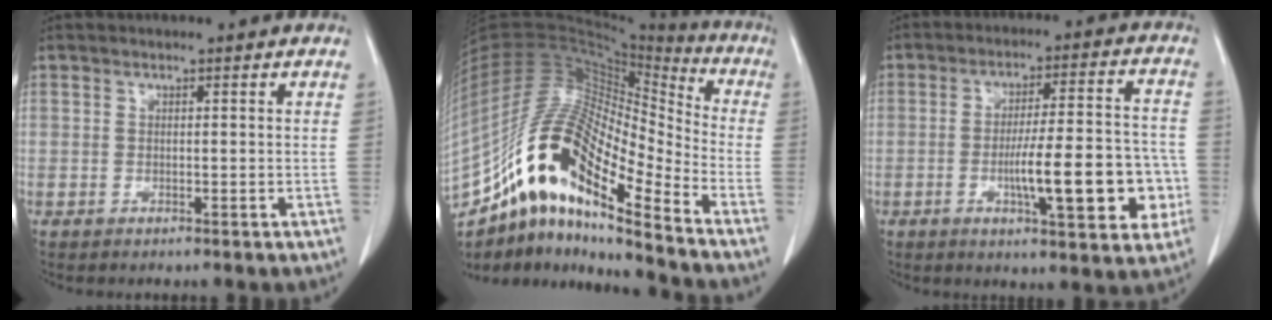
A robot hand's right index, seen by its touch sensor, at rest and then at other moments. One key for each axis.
{"total": 21.5, "fx": -13.6, "fy": 4.8, "fz": 15.9, "tx": -0.333, "ty": 0.019, "tz": -0.247}
{"total": 14.2, "fx": -3.6, "fy": 3.0, "fz": 13.4, "tx": -0.193, "ty": 0.015, "tz": -0.049}